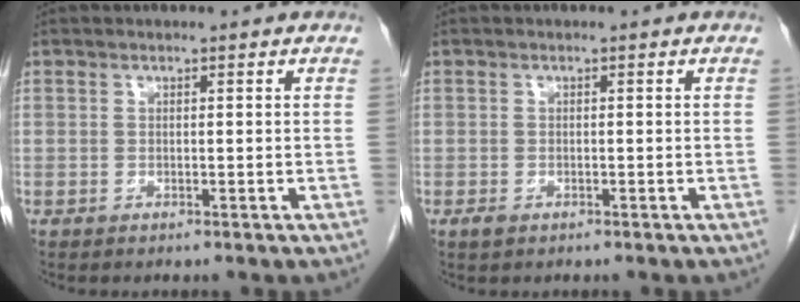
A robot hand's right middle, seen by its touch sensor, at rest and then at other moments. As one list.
[{"total": 1.1, "force": [-0.6, 0.6, 0.6], "torque": [-0.013, 0.000, -0.007]}]